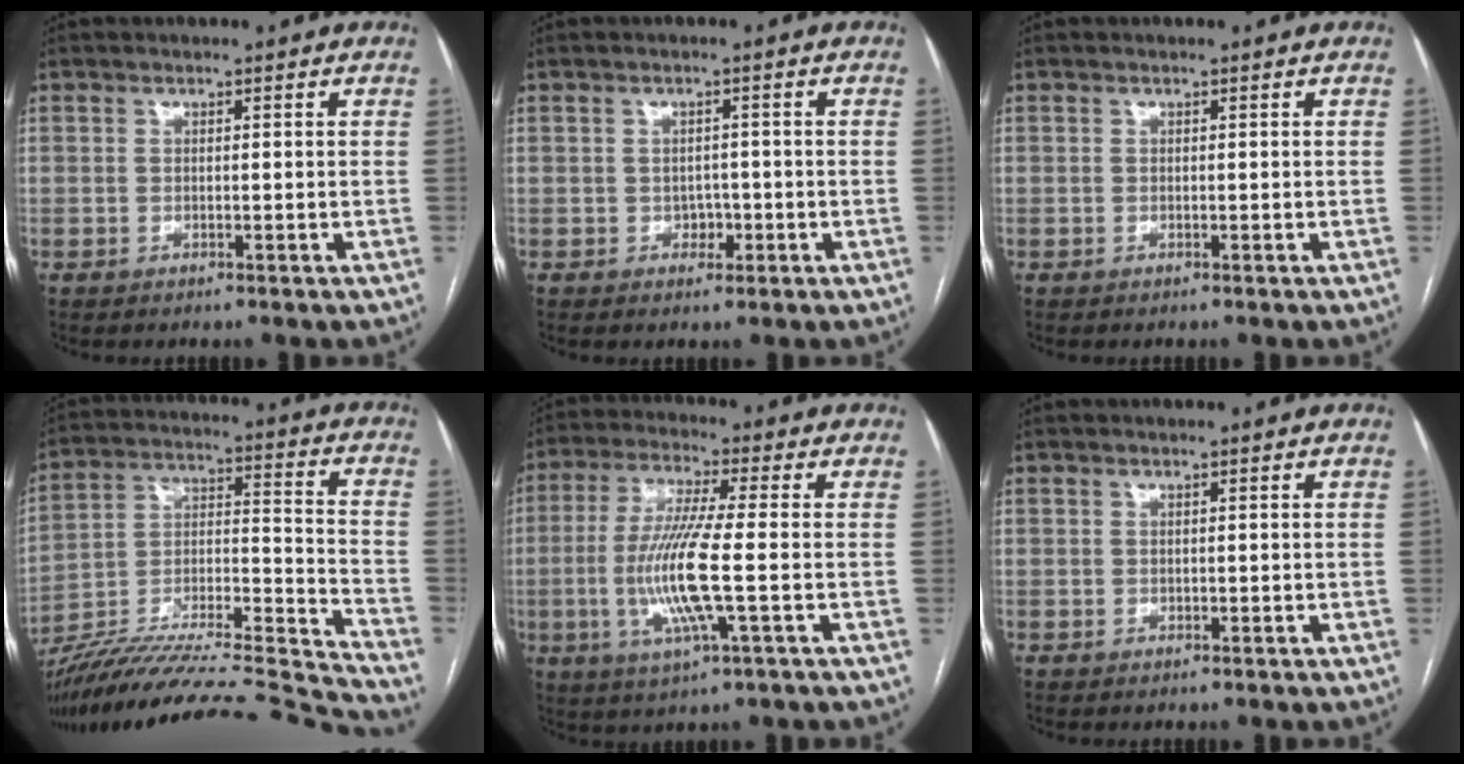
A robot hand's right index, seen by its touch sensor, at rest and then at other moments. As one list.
[{"total": 2.0, "force": [-0.6, 1.6, 1.0], "torque": [-0.008, 0.006, -0.006]}, {"total": 0.0}, {"total": 29.4, "force": [-27.3, -0.8, 10.9], "torque": [-0.156, -0.018, -0.424]}, {"total": 11.3, "force": [-2.0, 0.1, 11.2], "torque": [-0.234, -0.012, -0.045]}, {"total": 0.0}]